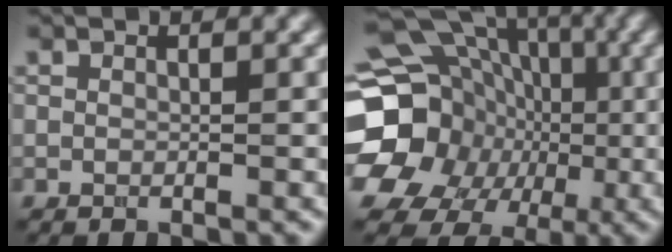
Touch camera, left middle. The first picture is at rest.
{"total": 22.4, "force": [-3.7, 19.6, 10.2], "torque": [-0.183, 0.008, -0.100]}